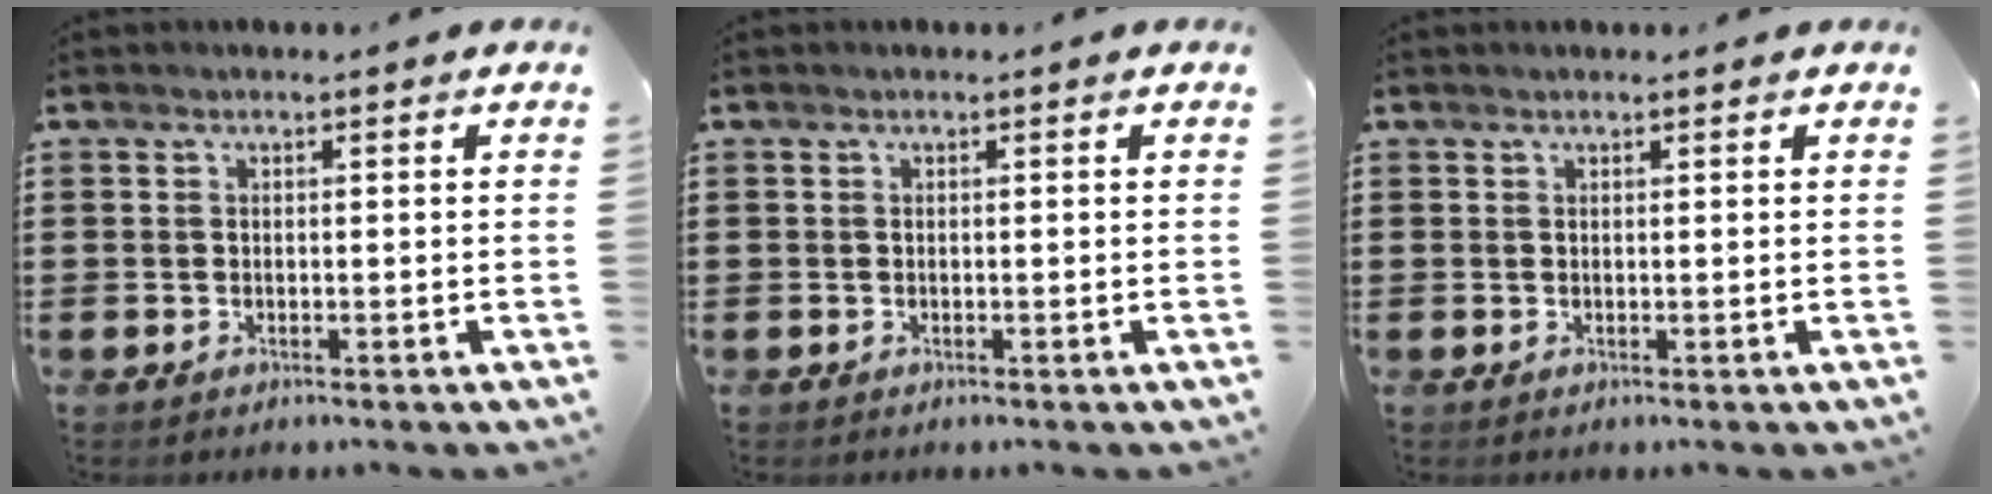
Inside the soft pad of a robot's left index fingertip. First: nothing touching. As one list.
[{"total": 0.0}, {"total": 0.0}]